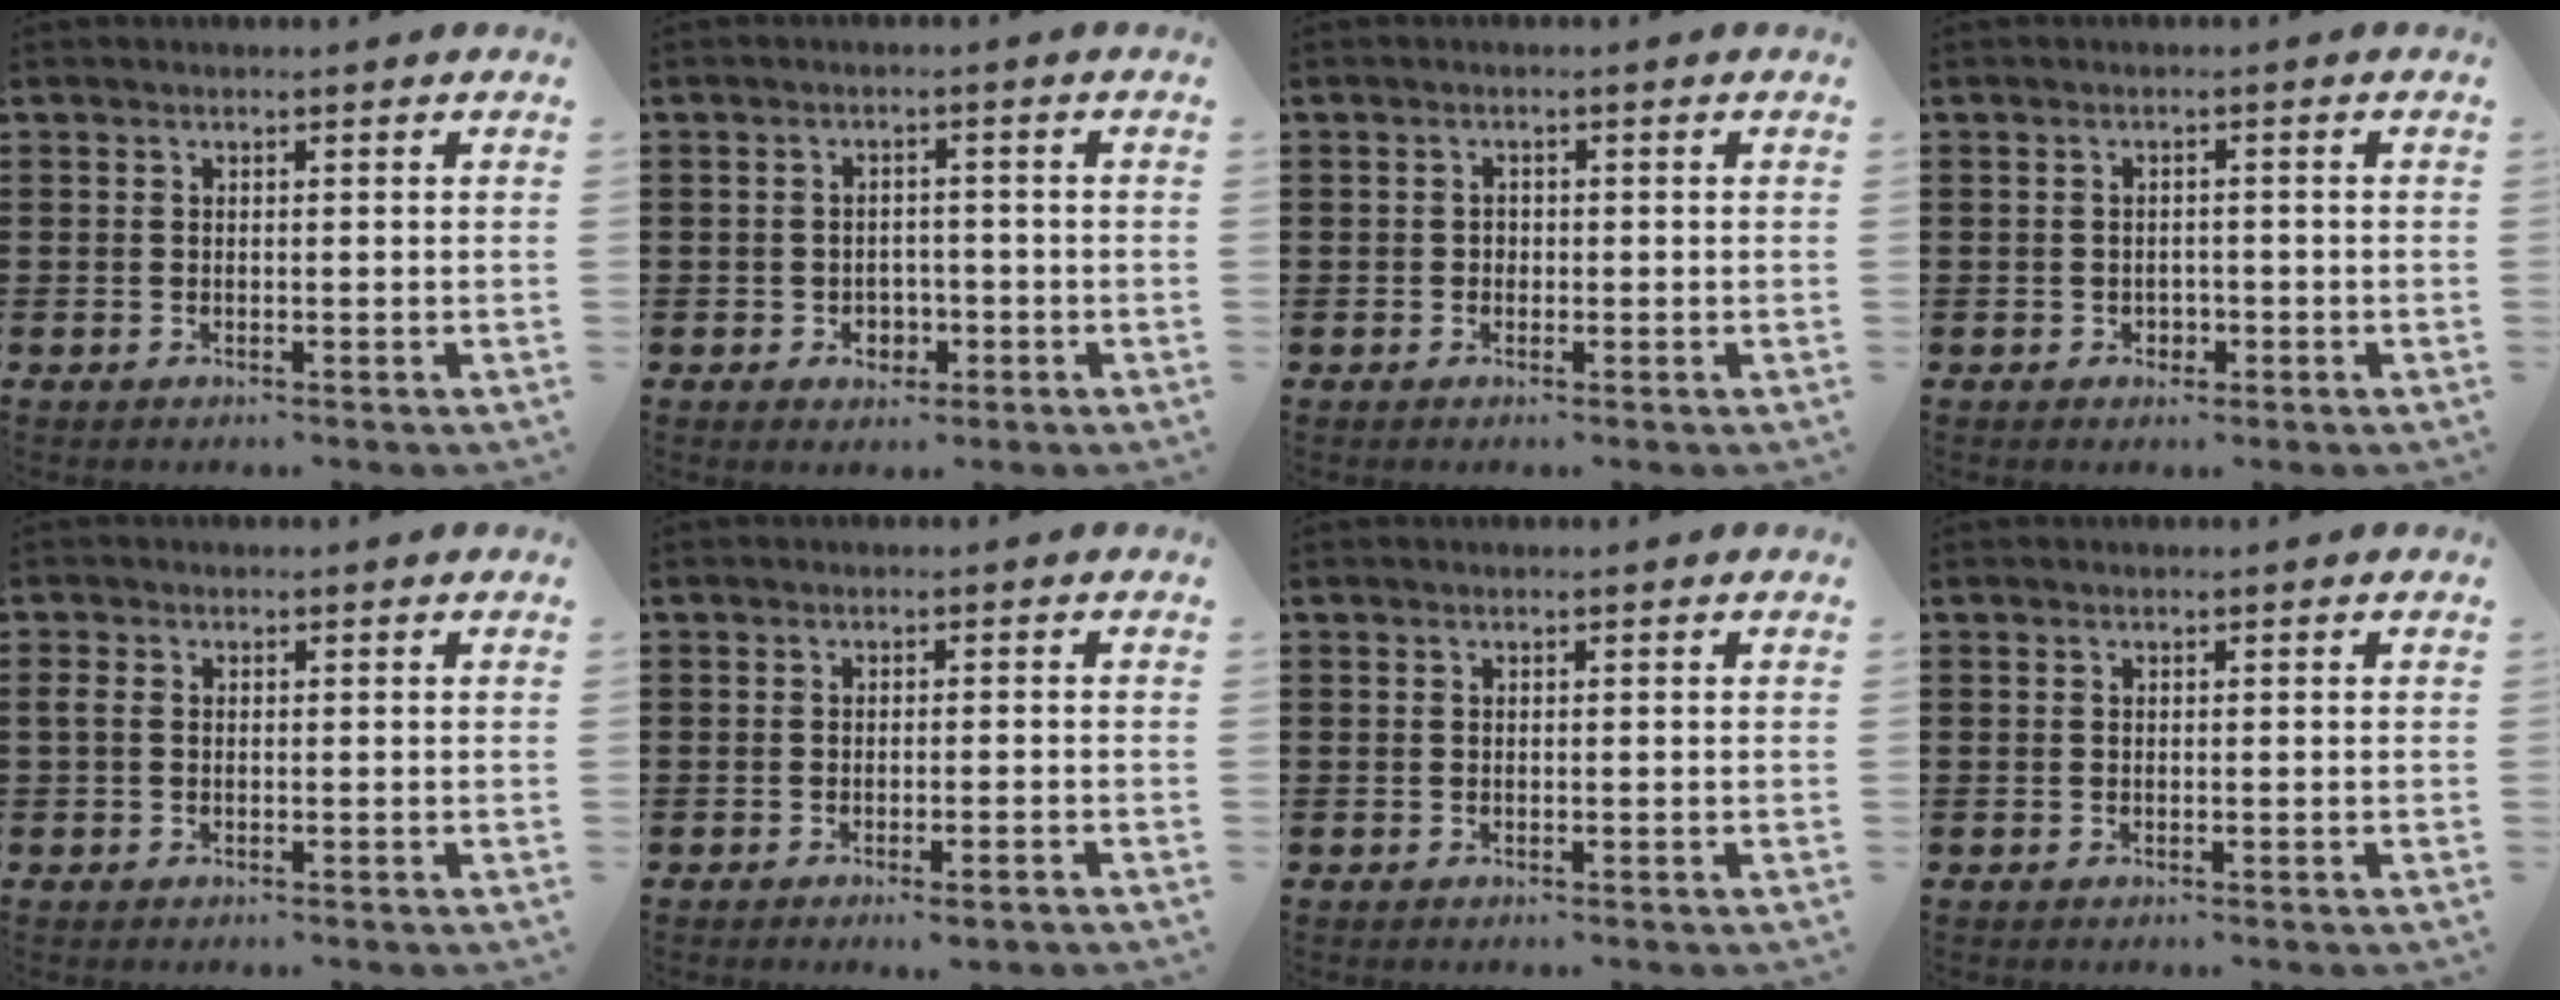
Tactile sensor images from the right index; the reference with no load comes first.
{"total": 2.6, "force": [-1.1, 2.1, 1.2], "torque": [-0.027, 0.003, -0.025]}
{"total": 0.9, "force": [-0.3, 0.8, 0.3], "torque": [-0.010, 0.001, -0.005]}
{"total": 1.3, "force": [-0.5, 1.1, 0.5], "torque": [-0.014, 0.000, -0.013]}
{"total": 1.4, "force": [0.0, 1.0, 0.9], "torque": [-0.029, 0.003, -0.004]}
{"total": 1.2, "force": [-0.9, 0.0, 0.7], "torque": [-0.014, -0.003, -0.017]}
{"total": 0.0}
{"total": 0.0}